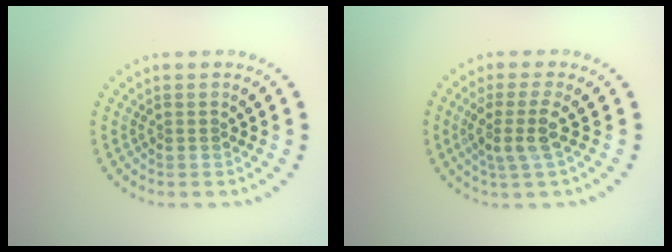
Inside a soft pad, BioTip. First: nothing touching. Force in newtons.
{"total": 2.7, "press": 2.1, "slide": 1.7}